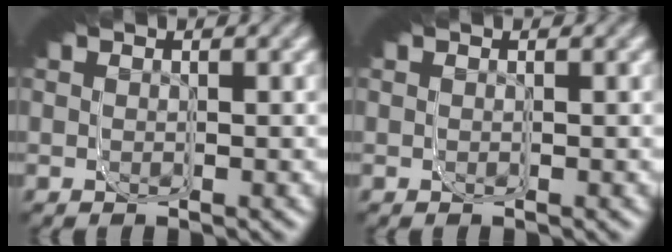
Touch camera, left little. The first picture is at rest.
{"total": 0.0}